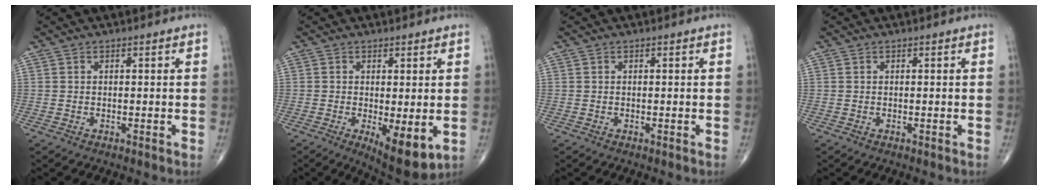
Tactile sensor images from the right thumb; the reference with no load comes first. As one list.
[{"total": 7.9, "force": [-1.6, 2.7, 7.3], "torque": [-0.102, -0.024, -0.016]}, {"total": 0.0}, {"total": 0.0}]